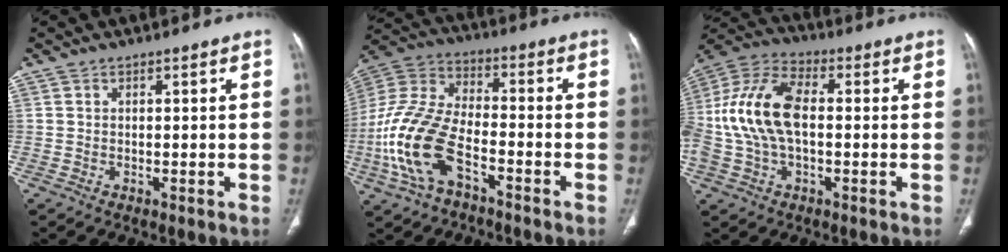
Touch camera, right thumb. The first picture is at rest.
{"total": 17.1, "force": [-6.9, 8.8, 13.0], "torque": [-0.284, 0.036, -0.135]}
{"total": 16.7, "force": [-0.2, 9.2, 13.9], "torque": [-0.304, 0.033, -0.006]}